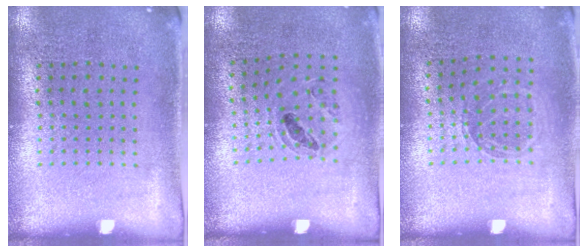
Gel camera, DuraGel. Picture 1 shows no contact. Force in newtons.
{"total": 0.9, "press": 0.8, "slide": 0.3}
{"total": 0.9, "press": 0.9, "slide": 0.2}